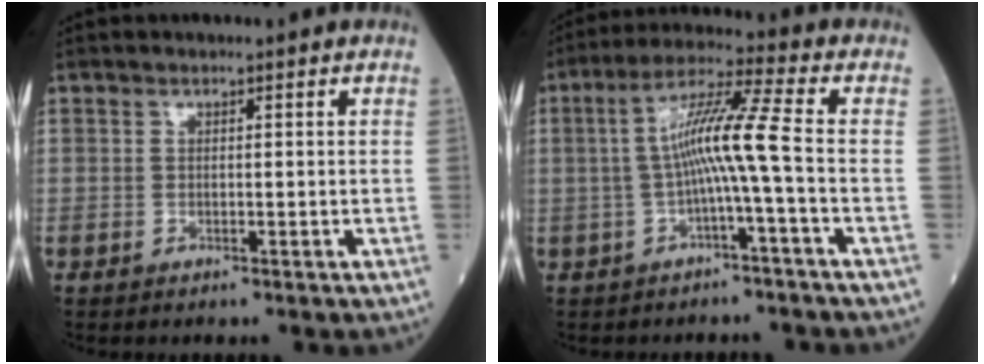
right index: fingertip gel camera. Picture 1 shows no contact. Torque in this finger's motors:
{"motor_torque": [1.45, -0.14, 0.71, 0.20]}